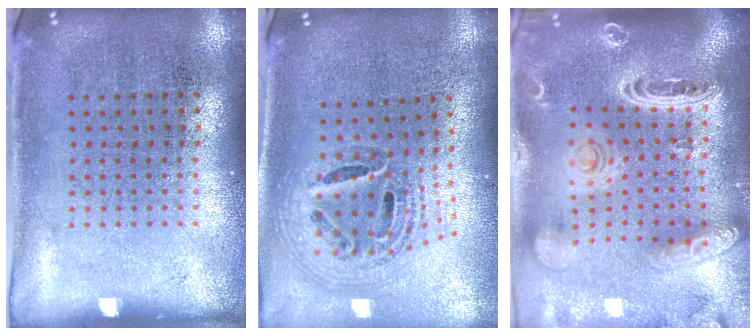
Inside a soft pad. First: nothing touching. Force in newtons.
{"total": 1.6, "press": 1.4, "slide": 0.8}
{"total": 3.7, "press": 2.9, "slide": 2.3}